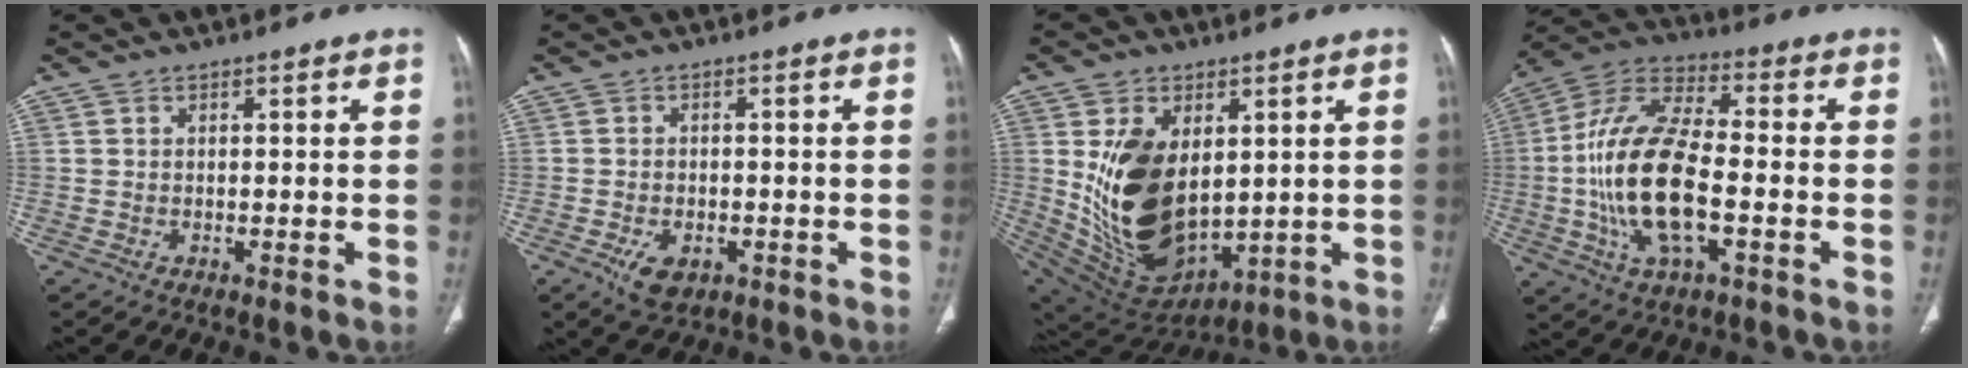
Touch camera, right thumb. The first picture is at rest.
{"total": 5.1, "force": [-2.2, 3.2, 3.3], "torque": [-0.055, 0.005, -0.029]}
{"total": 20.8, "force": [2.0, 13.2, 15.9], "torque": [-0.271, -0.028, 0.075]}
{"total": 19.6, "force": [-3.2, 8.7, 17.3], "torque": [-0.349, 0.024, -0.059]}